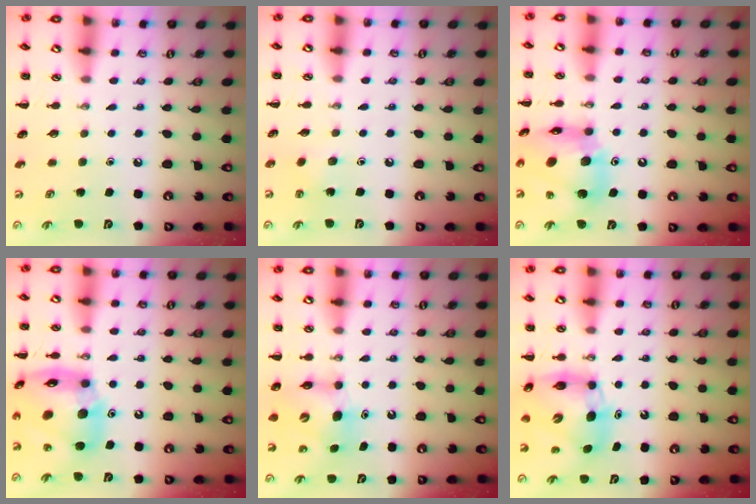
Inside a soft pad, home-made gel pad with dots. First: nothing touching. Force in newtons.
{"total": 3.0, "press": 2.9, "slide": 0.9}
{"total": 16.0, "press": 15.5, "slide": 3.7}
{"total": 17.7, "press": 17.1, "slide": 4.8}
{"total": 6.5, "press": 6.5, "slide": 0.8}
{"total": 9.0, "press": 8.6, "slide": 2.5}